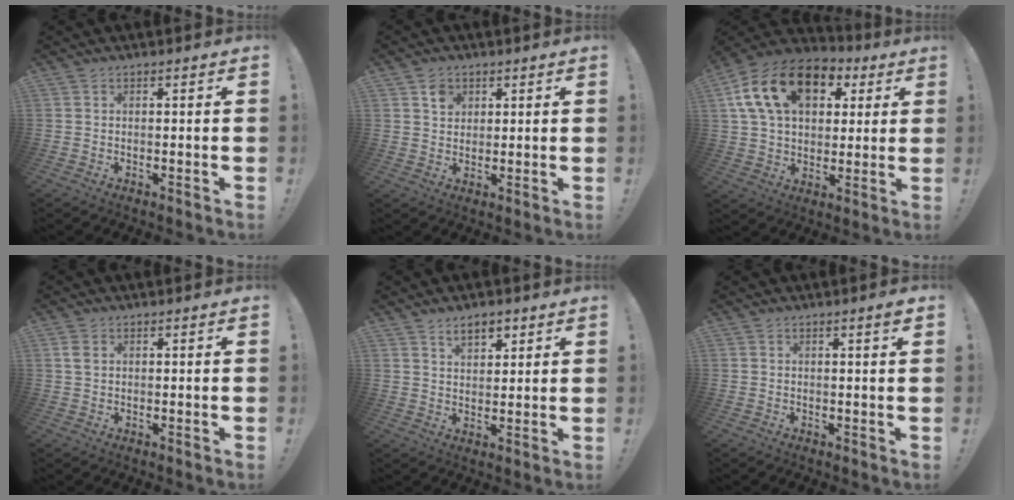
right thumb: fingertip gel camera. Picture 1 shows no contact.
{"total": 4.4, "force": [2.4, 3.6, 1.1], "torque": [-0.010, -0.008, 0.040]}
{"total": 20.1, "force": [8.2, 13.3, 12.6], "torque": [-0.221, -0.013, 0.150]}
{"total": 2.2, "force": [0.9, 1.5, 1.4], "torque": [-0.024, 0.002, 0.016]}
{"total": 5.7, "force": [3.6, 3.1, 3.0], "torque": [-0.046, -0.012, 0.065]}
{"total": 1.8, "force": [0.9, -0.2, 1.6], "torque": [-0.022, -0.004, 0.011]}